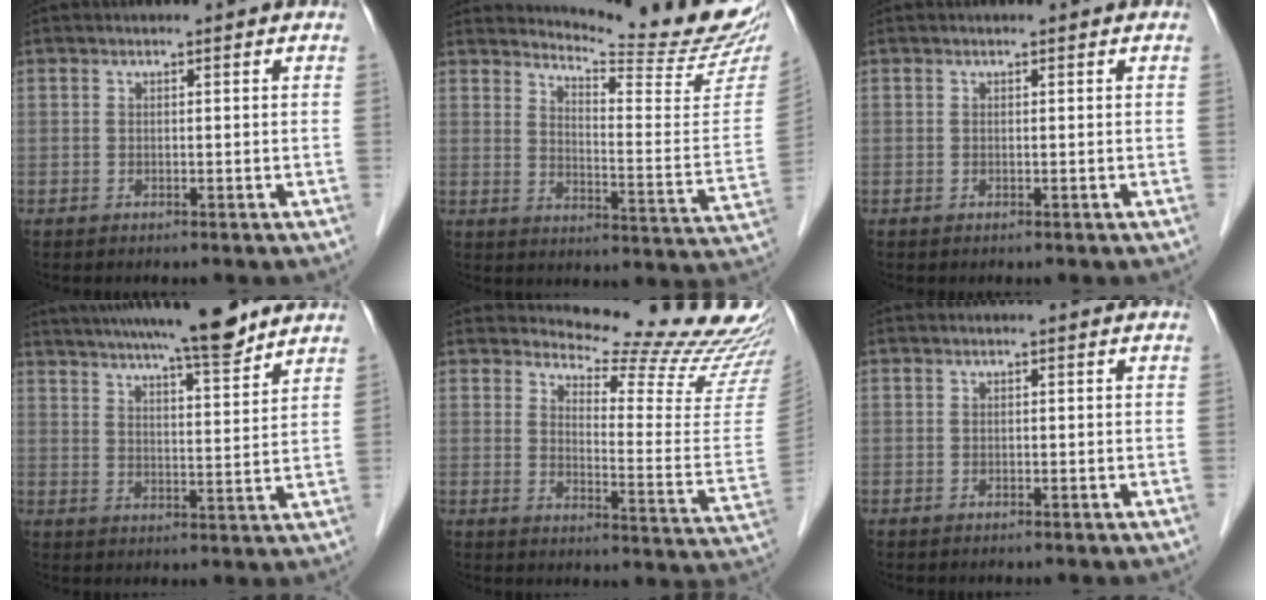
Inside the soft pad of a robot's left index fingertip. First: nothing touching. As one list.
[{"total": 17.6, "force": [17.0, -0.1, 4.6], "torque": [-0.074, -0.123, 0.202]}, {"total": 0.0}, {"total": 14.4, "force": [12.1, 0.9, 7.6], "torque": [-0.118, 0.008, 0.179]}, {"total": 19.1, "force": [18.5, 0.7, 4.6], "torque": [-0.061, -0.140, 0.207]}, {"total": 0.0}]